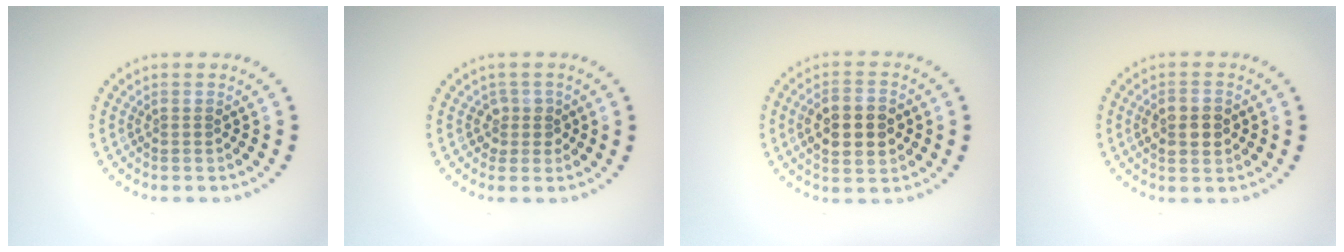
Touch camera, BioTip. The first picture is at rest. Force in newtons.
{"total": 1.7, "press": 1.3, "slide": 1.1}
{"total": 5.3, "press": 5.3, "slide": 0.1}
{"total": 2.8, "press": 2.8, "slide": 0.1}